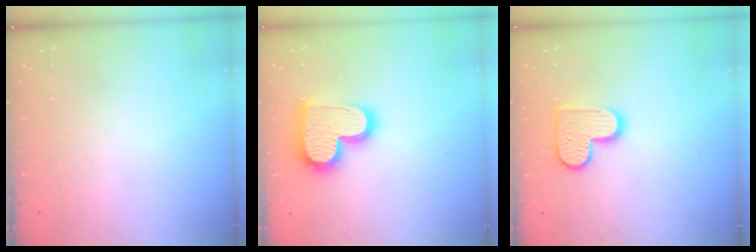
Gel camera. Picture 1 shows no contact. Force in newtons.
{"total": 17.4, "press": 17.3, "slide": 1.3}
{"total": 11.5, "press": 11.4, "slide": 0.6}